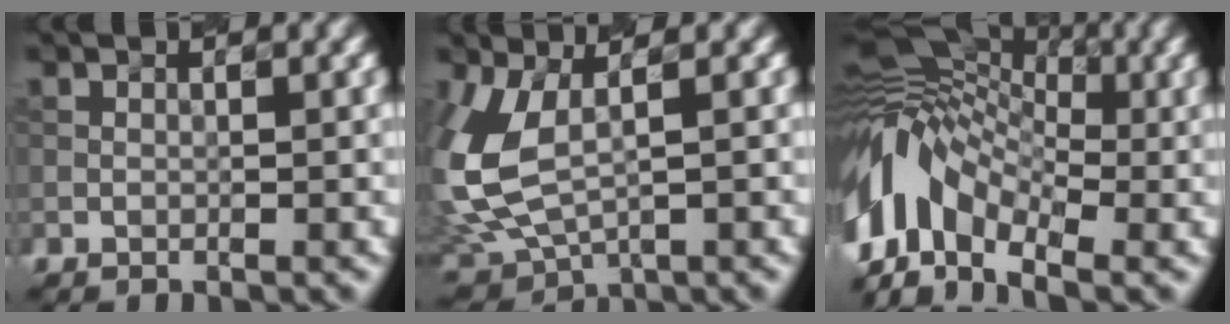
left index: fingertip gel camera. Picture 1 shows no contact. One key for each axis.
{"total": 7.6, "fx": 0.5, "fy": 4.0, "fz": 6.4, "tx": -0.165, "ty": -0.012, "tz": 0.021}
{"total": 10.3, "fx": -3.1, "fy": 6.5, "fz": 7.4, "tx": -0.138, "ty": 0.016, "tz": -0.074}